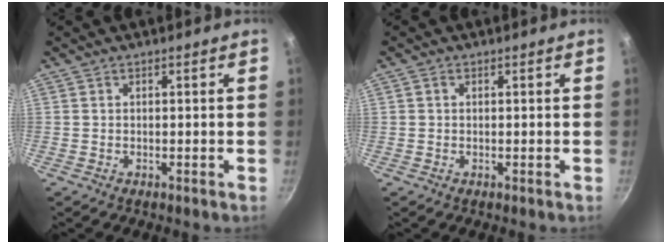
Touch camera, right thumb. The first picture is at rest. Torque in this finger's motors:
{"motor_torque": [-0.46, -0.29, 0.15, 0.66, 0.01]}